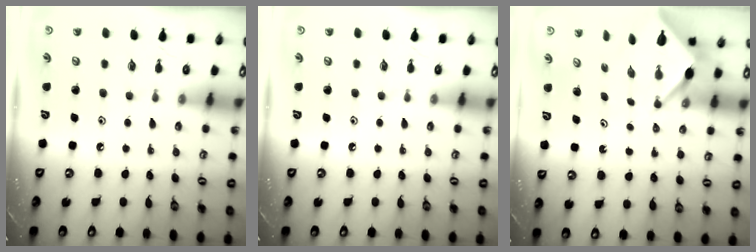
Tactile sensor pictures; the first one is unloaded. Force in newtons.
{"total": 0.0}
{"total": 3.5, "press": 3.5, "slide": 0.2}